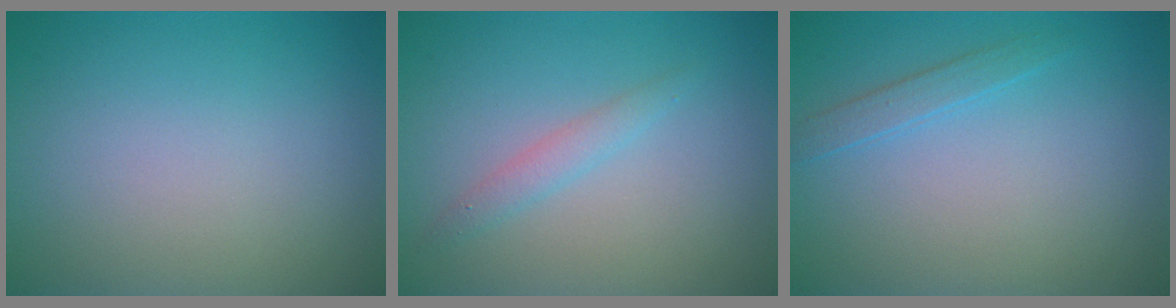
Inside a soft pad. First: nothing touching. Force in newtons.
{"total": 1.4, "press": 1.4, "slide": 0.1}
{"total": 1.3, "press": 1.3, "slide": 0.1}